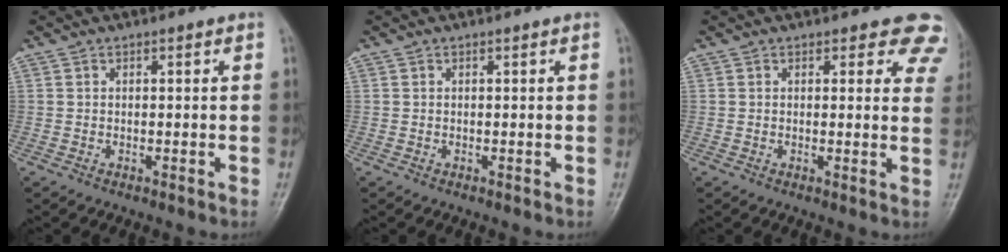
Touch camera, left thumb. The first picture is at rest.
{"total": 0.0}
{"total": 7.2, "force": [5.9, 3.6, 2.2], "torque": [0.028, -0.022, 0.038]}